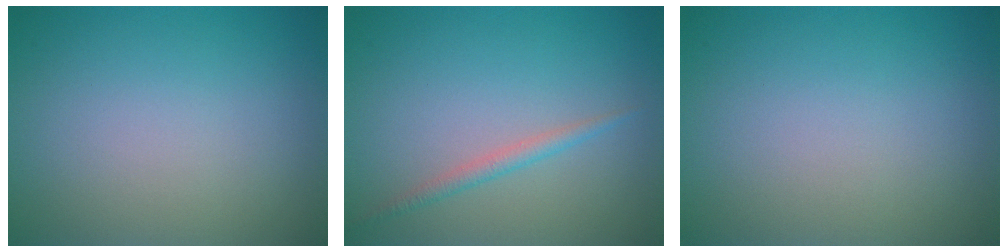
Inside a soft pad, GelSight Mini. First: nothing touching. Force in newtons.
{"total": 1.3, "press": 1.3, "slide": 0.1}
{"total": 0.0}